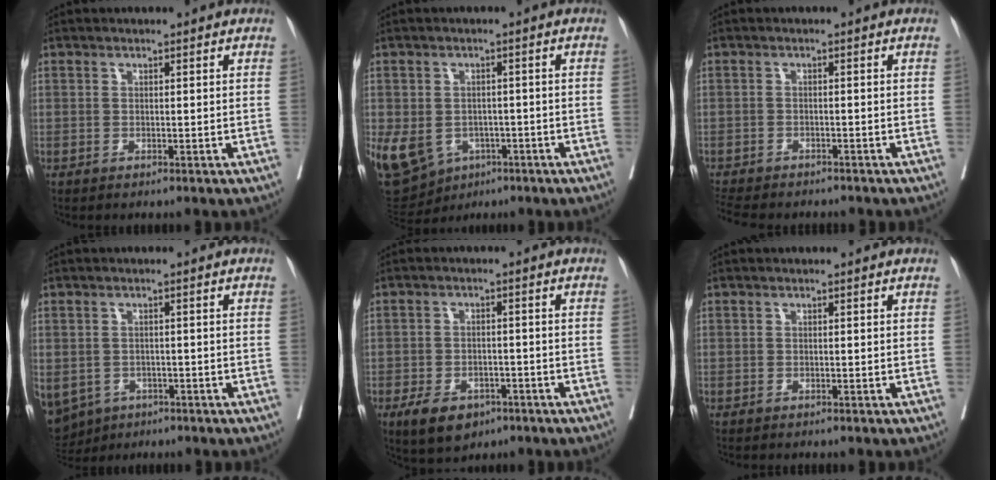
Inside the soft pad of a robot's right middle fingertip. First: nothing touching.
{"total": 18.9, "force": [-7.2, 15.1, 8.7], "torque": [-0.257, -0.006, -0.094]}
{"total": 9.6, "force": [-8.4, 2.6, 3.8], "torque": [-0.078, -0.008, -0.120]}
{"total": 14.2, "force": [-7.0, 11.0, 5.7], "torque": [-0.177, -0.013, -0.091]}
{"total": 7.5, "force": [-4.6, 4.4, 3.9], "torque": [-0.070, -0.001, -0.068]}
{"total": 0.8, "force": [-0.7, 0.0, 0.3], "torque": [-0.005, -0.002, -0.012]}